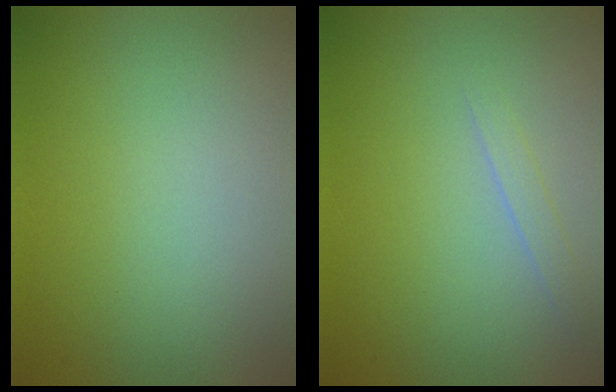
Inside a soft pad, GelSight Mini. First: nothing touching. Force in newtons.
{"total": 0.8, "press": 0.8, "slide": 0.1}